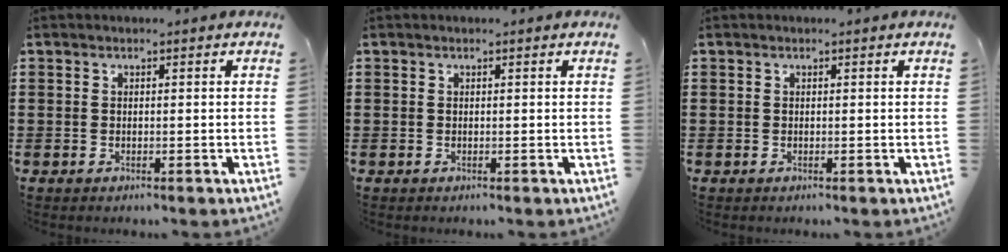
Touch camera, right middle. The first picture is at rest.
{"total": 0.0}
{"total": 0.0}